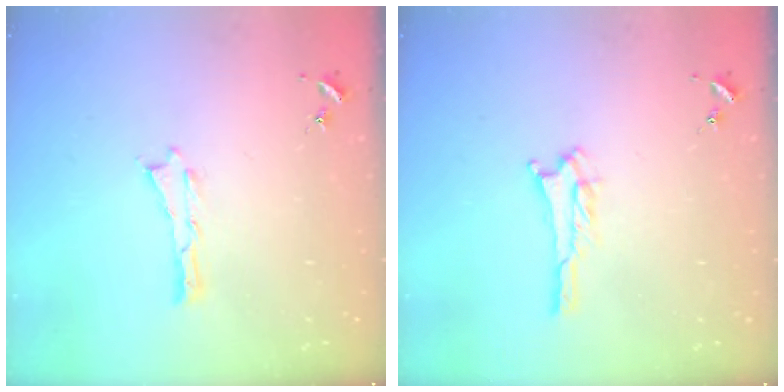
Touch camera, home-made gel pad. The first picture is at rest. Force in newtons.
{"total": 2.8, "press": 2.8, "slide": 0.3}